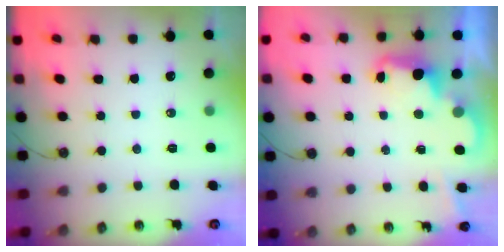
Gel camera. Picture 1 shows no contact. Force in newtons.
{"total": 2.5, "press": 2.5, "slide": 0.6}